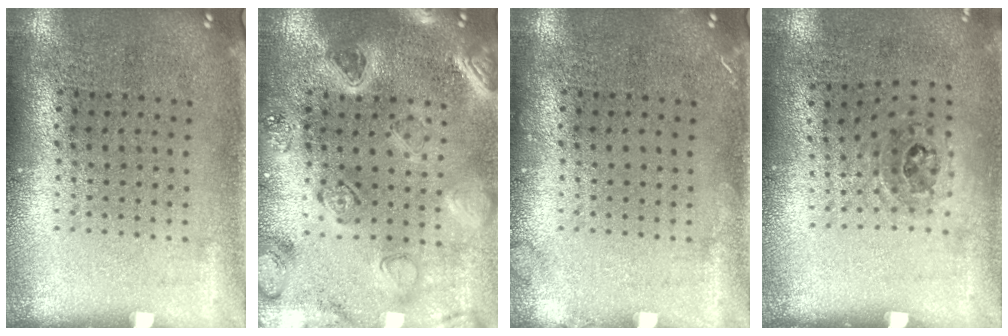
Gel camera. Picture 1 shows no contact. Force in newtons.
{"total": 2.2, "press": 2.2, "slide": 0.3}
{"total": 0.8, "press": 0.8, "slide": 0.1}
{"total": 1.1, "press": 0.7, "slide": 0.9}